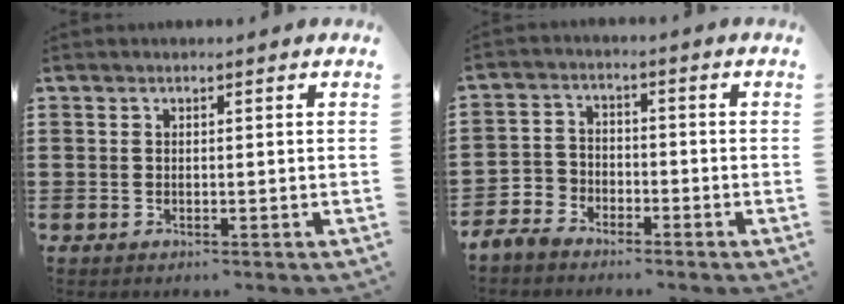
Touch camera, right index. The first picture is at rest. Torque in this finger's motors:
{"motor_torque": [2.14, 0.00, 0.06, 0.04]}